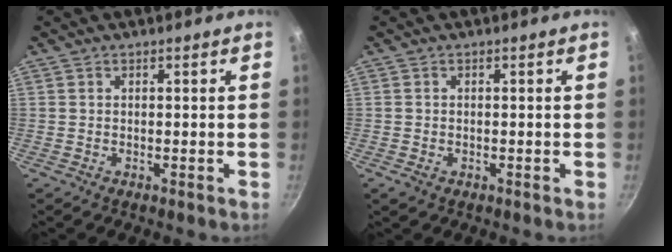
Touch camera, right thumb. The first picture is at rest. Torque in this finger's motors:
{"motor_torque": [0.15, 0.02, -0.31, 0.12, -0.02]}